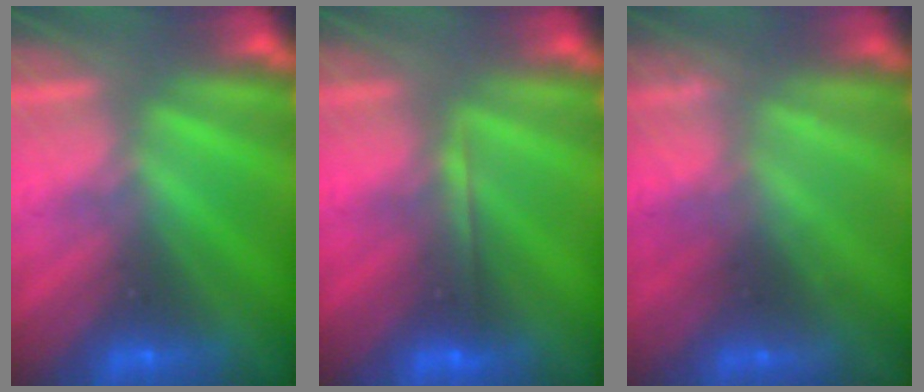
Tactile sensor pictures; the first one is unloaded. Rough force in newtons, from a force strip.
{"total": 1.9}
{"total": 2.1}